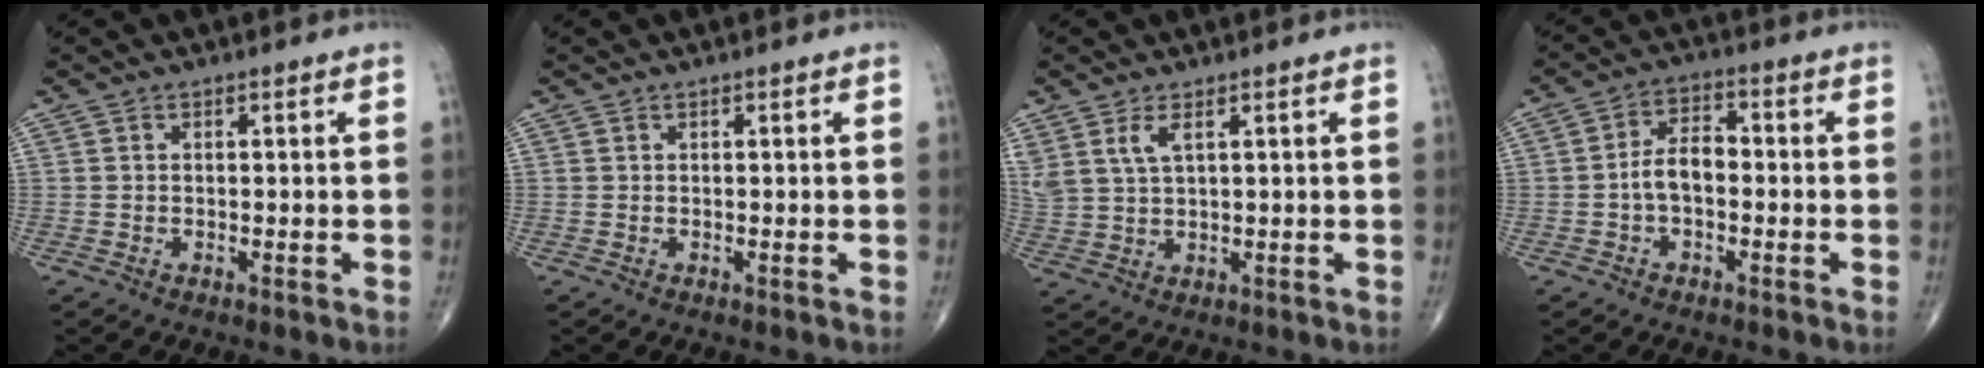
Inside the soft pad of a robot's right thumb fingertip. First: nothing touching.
{"total": 0.0}
{"total": 5.1, "force": [2.5, 2.2, 3.9], "torque": [-0.092, -0.005, 0.060]}
{"total": 5.9, "force": [-1.1, 3.4, 4.7], "torque": [-0.076, 0.027, -0.028]}